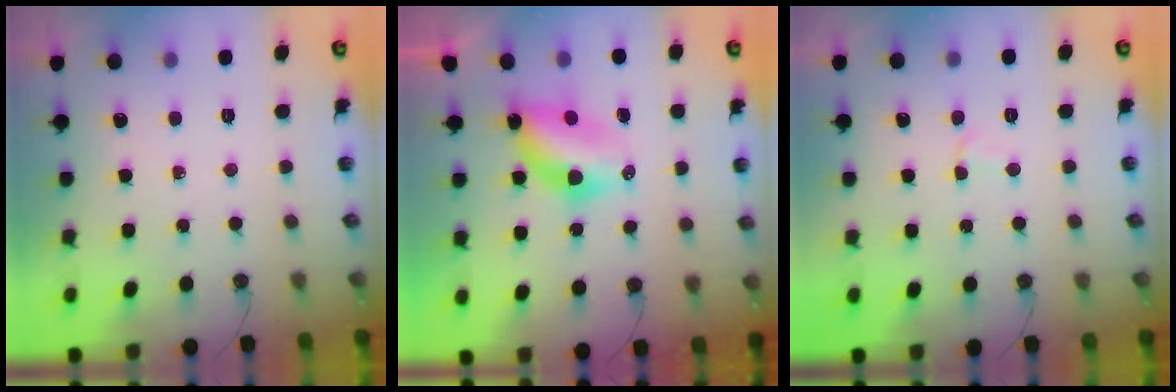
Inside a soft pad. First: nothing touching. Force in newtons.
{"total": 6.9, "press": 6.7, "slide": 1.5}
{"total": 2.3, "press": 2.3, "slide": 0.5}